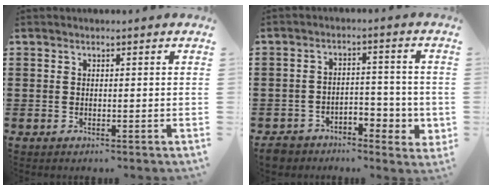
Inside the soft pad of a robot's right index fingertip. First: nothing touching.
{"total": 4.7, "force": [-2.9, 2.9, 2.4], "torque": [-0.042, 0.018, -0.056]}